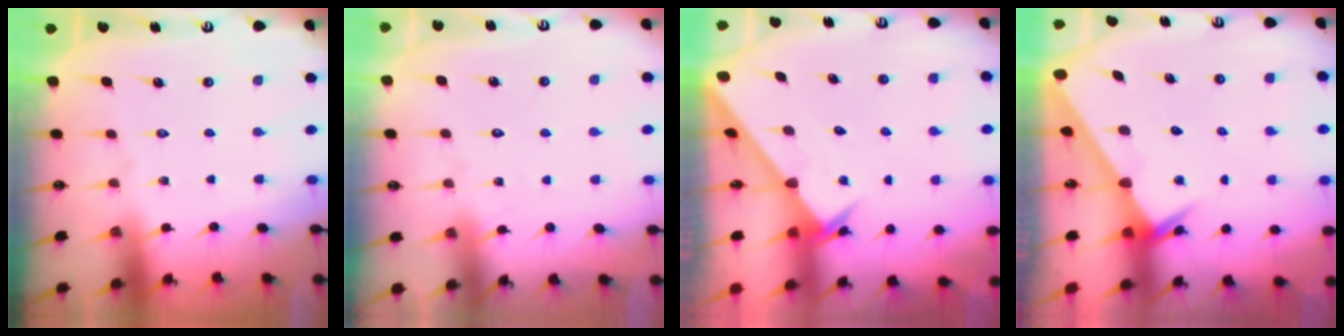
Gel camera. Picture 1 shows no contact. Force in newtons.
{"total": 6.1, "press": 6.1, "slide": 0.6}
{"total": 2.9, "press": 2.9, "slide": 0.1}
{"total": 2.5, "press": 2.5, "slide": 0.1}